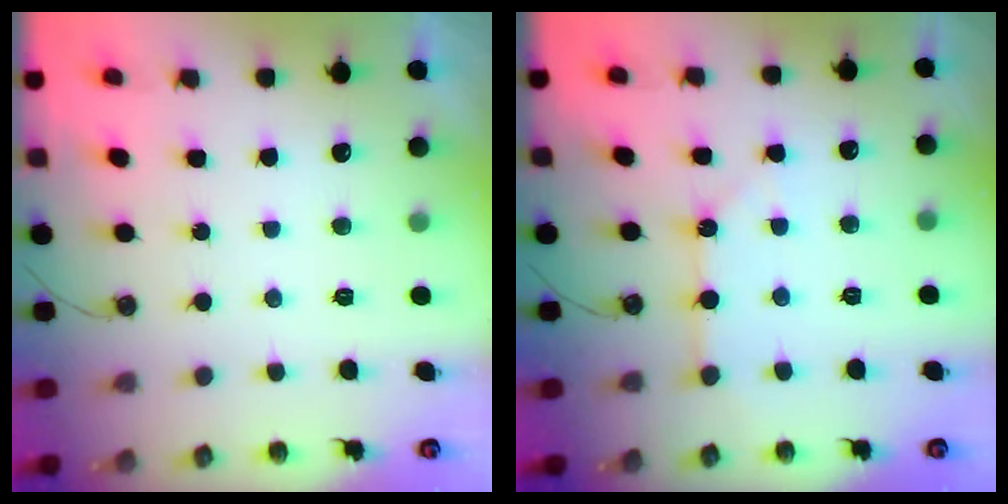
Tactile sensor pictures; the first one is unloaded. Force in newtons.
{"total": 2.5, "press": 2.5, "slide": 0.2}